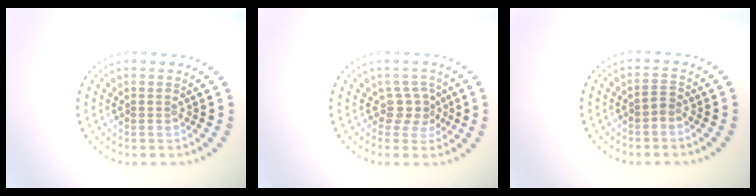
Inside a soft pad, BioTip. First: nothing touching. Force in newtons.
{"total": 2.1, "press": 1.6, "slide": 1.4}
{"total": 0.9, "press": 0.7, "slide": 0.6}